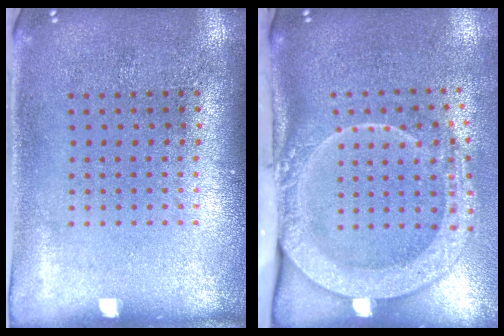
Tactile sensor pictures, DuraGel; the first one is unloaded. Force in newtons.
{"total": 2.8, "press": 2.1, "slide": 1.9}